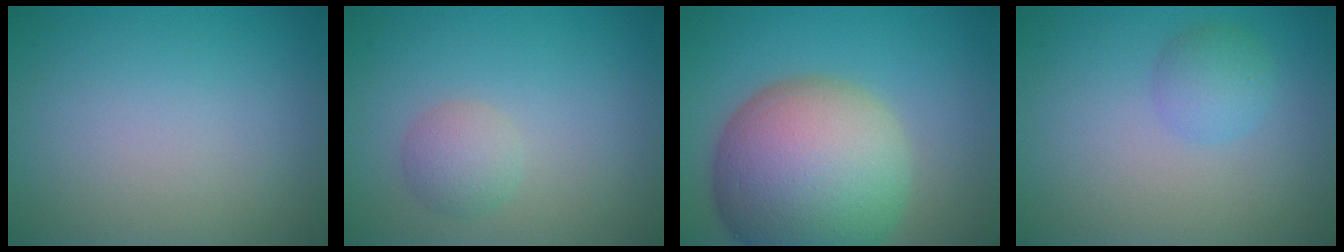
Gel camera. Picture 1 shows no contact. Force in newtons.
{"total": 2.1, "press": 2.1, "slide": 0.1}
{"total": 14.9, "press": 14.8, "slide": 0.9}
{"total": 2.1, "press": 2.1, "slide": 0.1}